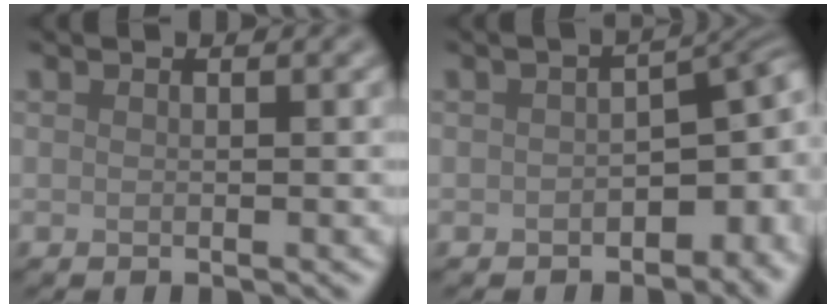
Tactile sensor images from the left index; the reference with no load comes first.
{"total": 6.3, "force": [-1.4, 3.7, 4.9], "torque": [-0.049, -0.007, -0.020]}